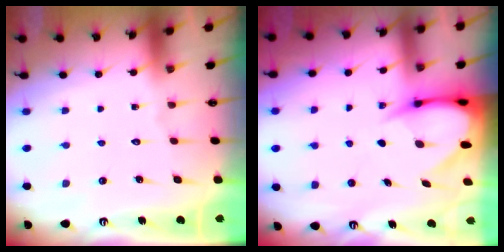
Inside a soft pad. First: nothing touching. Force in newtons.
{"total": 6.2, "press": 6.1, "slide": 0.7}